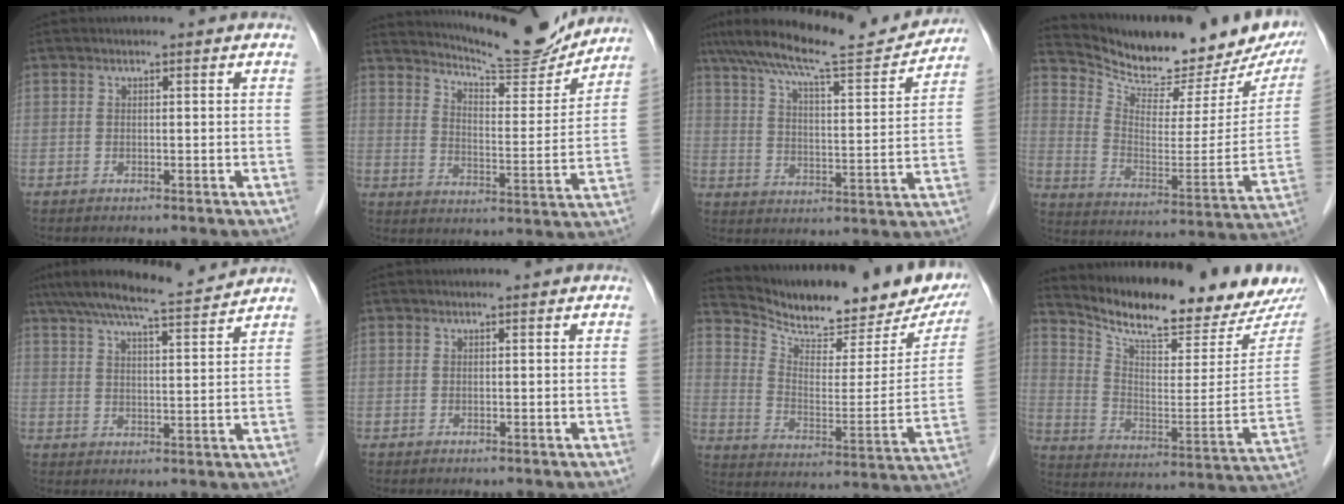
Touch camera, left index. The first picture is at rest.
{"total": 15.5, "force": [14.9, 1.0, 4.4], "torque": [-0.076, -0.032, 0.207]}
{"total": 16.0, "force": [14.7, 0.1, 6.1], "torque": [-0.111, -0.004, 0.220]}
{"total": 21.4, "force": [19.7, 4.8, 6.9], "torque": [-0.113, -0.063, 0.275]}
{"total": 10.4, "force": [9.6, -0.6, 3.9], "torque": [-0.071, 0.015, 0.148]}
{"total": 0.0}
{"total": 23.1, "force": [20.7, 5.0, 9.1], "torque": [-0.146, -0.049, 0.282]}
{"total": 19.3, "force": [18.1, 1.1, 6.8], "torque": [-0.129, -0.075, 0.265]}